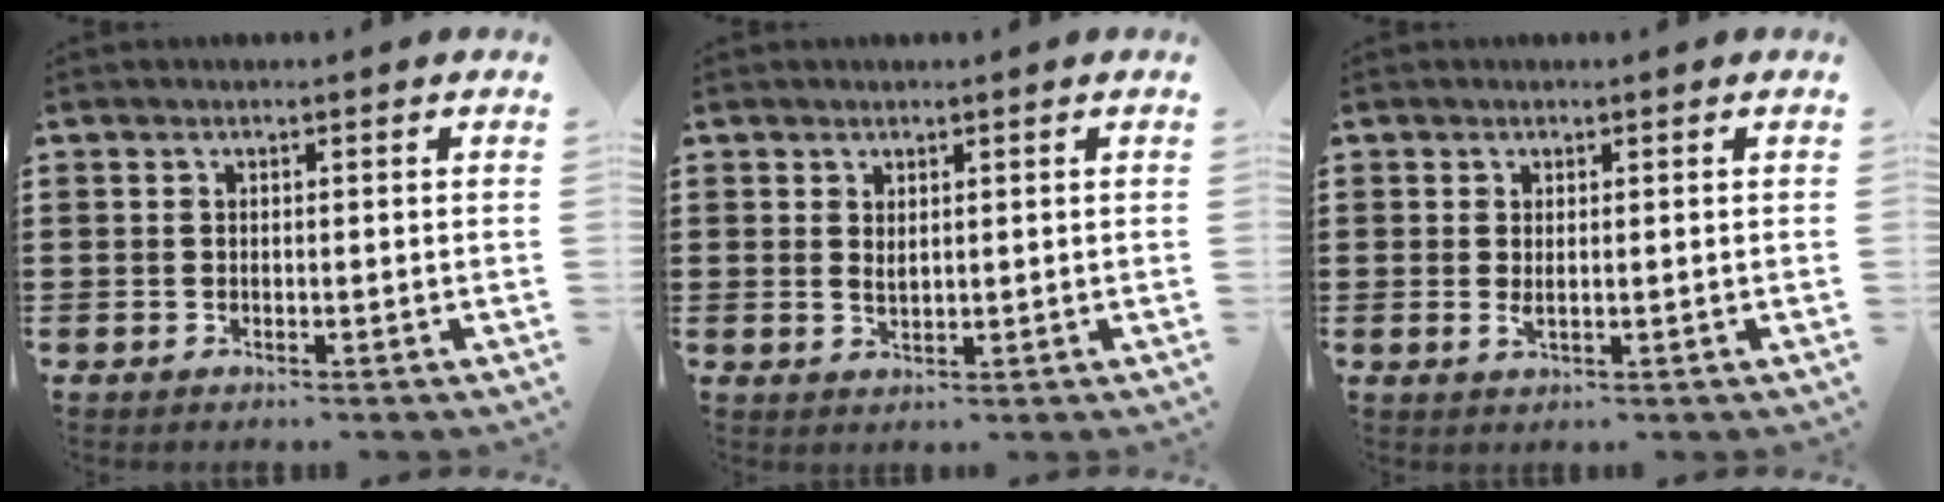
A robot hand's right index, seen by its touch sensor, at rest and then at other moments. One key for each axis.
{"total": 1.5, "fx": 0.9, "fy": 0.6, "fz": 1.0, "tx": -0.021, "ty": 0.003, "tz": 0.016}
{"total": 1.4, "fx": 0.3, "fy": 0.4, "fz": 1.3, "tx": -0.025, "ty": 0.000, "tz": 0.005}